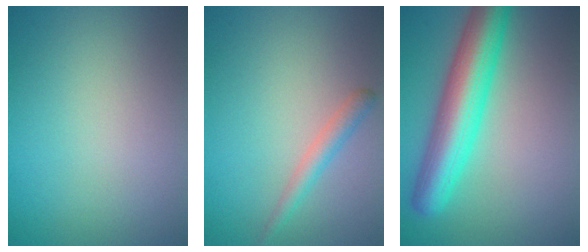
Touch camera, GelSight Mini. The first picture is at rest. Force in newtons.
{"total": 2.0, "press": 2.0, "slide": 0.1}
{"total": 7.6, "press": 7.6, "slide": 0.2}